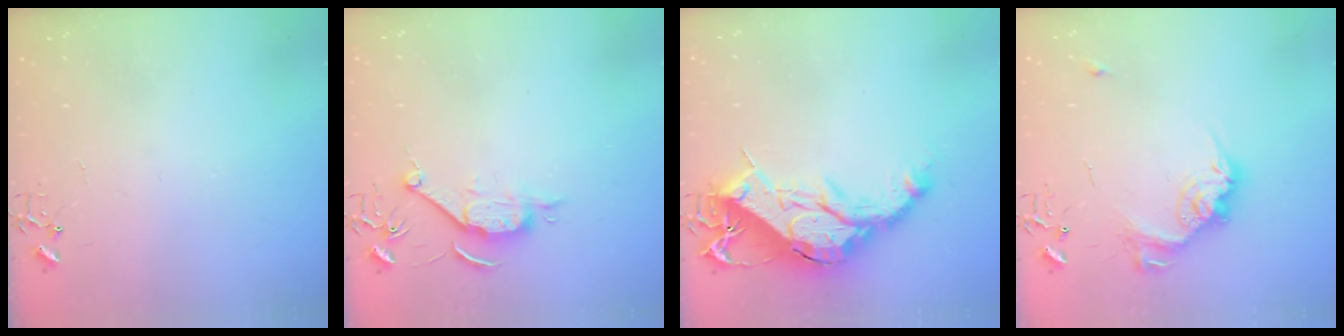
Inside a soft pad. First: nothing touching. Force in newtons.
{"total": 7.9, "press": 7.9, "slide": 0.9}
{"total": 19.8, "press": 19.8, "slide": 1.2}
{"total": 15.4, "press": 15.4, "slide": 1.0}